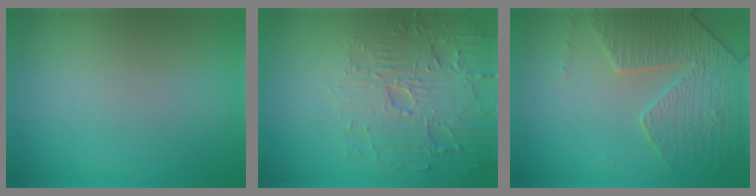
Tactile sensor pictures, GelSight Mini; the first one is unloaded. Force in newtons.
{"total": 4.8, "press": 4.7, "slide": 0.6}
{"total": 4.0, "press": 3.9, "slide": 1.2}